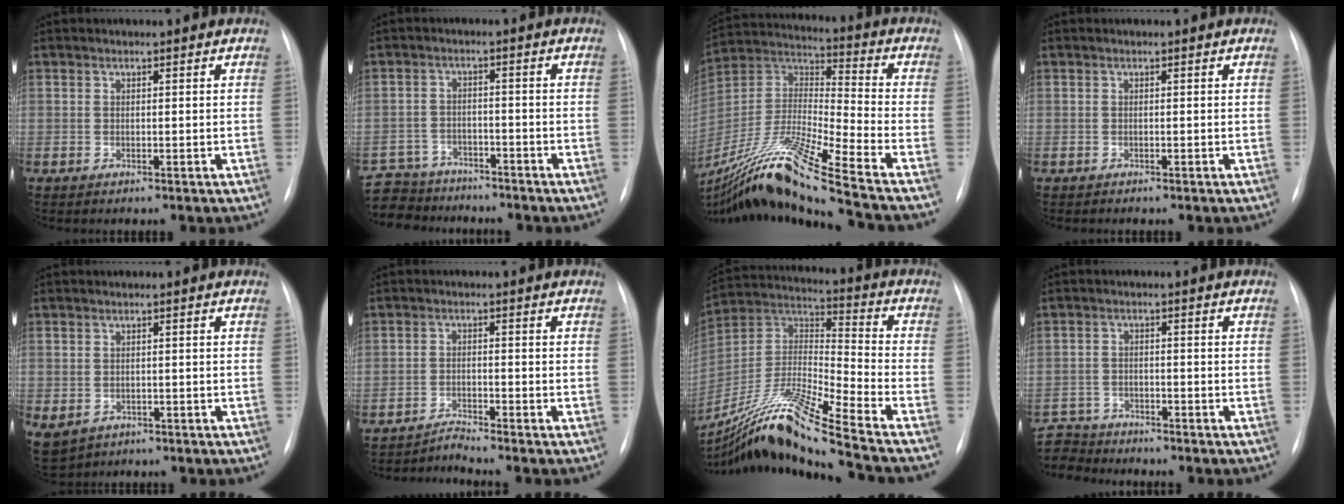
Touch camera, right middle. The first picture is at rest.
{"total": 9.7, "force": [-8.7, 4.1, 1.3], "torque": [-0.024, 0.013, -0.130]}
{"total": 22.1, "force": [-16.9, -1.4, 14.1], "torque": [-0.305, -0.021, -0.313]}
{"total": 0.0}
{"total": 9.7, "force": [-4.1, 7.8, 3.9], "torque": [-0.110, -0.003, -0.046]}
{"total": 3.1, "force": [-2.6, -1.5, -0.7], "torque": [0.013, -0.016, -0.047]}
{"total": 20.7, "force": [-16.6, -1.8, 12.3], "torque": [-0.267, -0.014, -0.308]}
{"total": 6.9, "force": [-6.6, 2.1, -0.3], "torque": [0.005, 0.003, -0.121]}